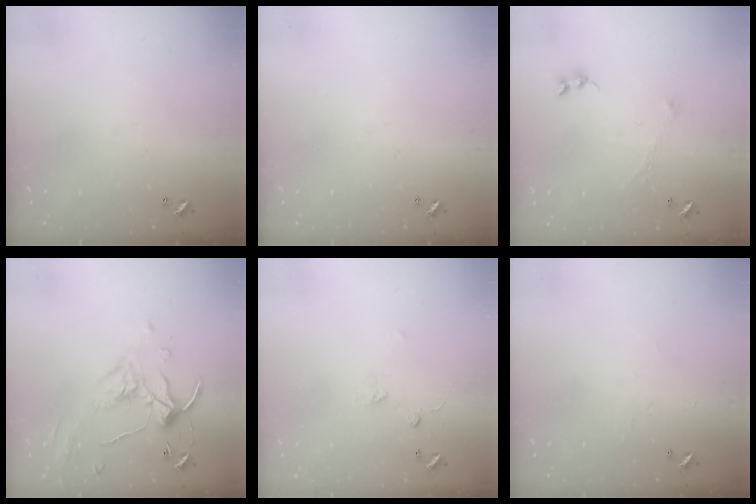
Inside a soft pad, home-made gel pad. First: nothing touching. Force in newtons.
{"total": 0.0}
{"total": 1.2, "press": 1.2, "slide": 0.1}
{"total": 1.1, "press": 0.5, "slide": 1.0}
{"total": 2.5, "press": 2.3, "slide": 1.0}
{"total": 2.2, "press": 2.2, "slide": 0.4}